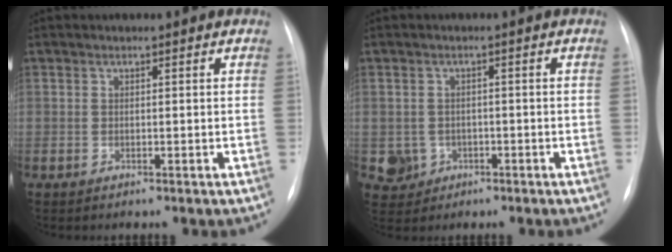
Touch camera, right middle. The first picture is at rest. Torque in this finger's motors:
{"motor_torque": [0.11, -0.17, 0.00, 0.00]}